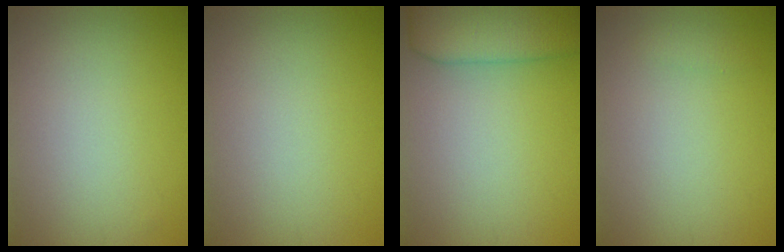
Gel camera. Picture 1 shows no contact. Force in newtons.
{"total": 0.0}
{"total": 6.2, "press": 6.1, "slide": 0.6}
{"total": 0.5, "press": 0.5, "slide": 0.1}